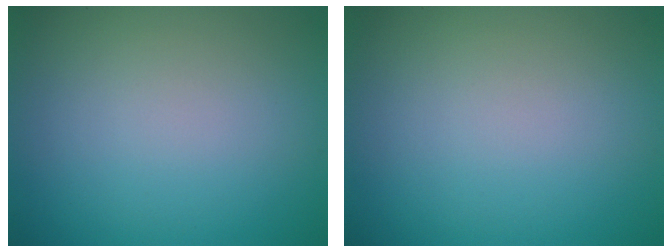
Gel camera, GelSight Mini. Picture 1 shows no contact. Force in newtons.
{"total": 0.0}